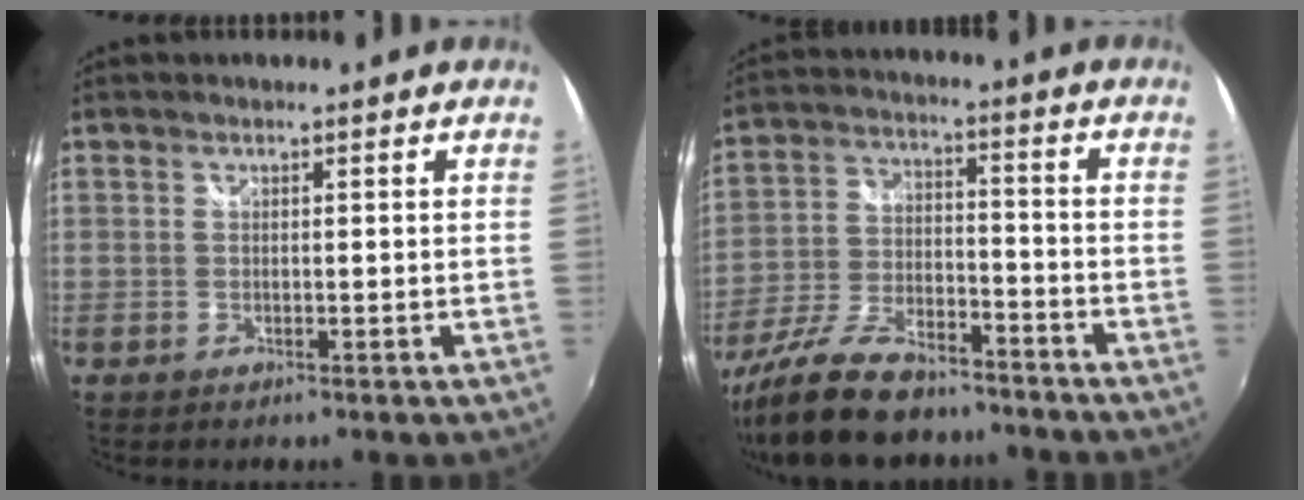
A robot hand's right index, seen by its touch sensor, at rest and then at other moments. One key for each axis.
{"total": 17.8, "fx": -14.0, "fy": 6.3, "fz": 9.0, "tx": -0.194, "ty": -0.027, "tz": -0.244}